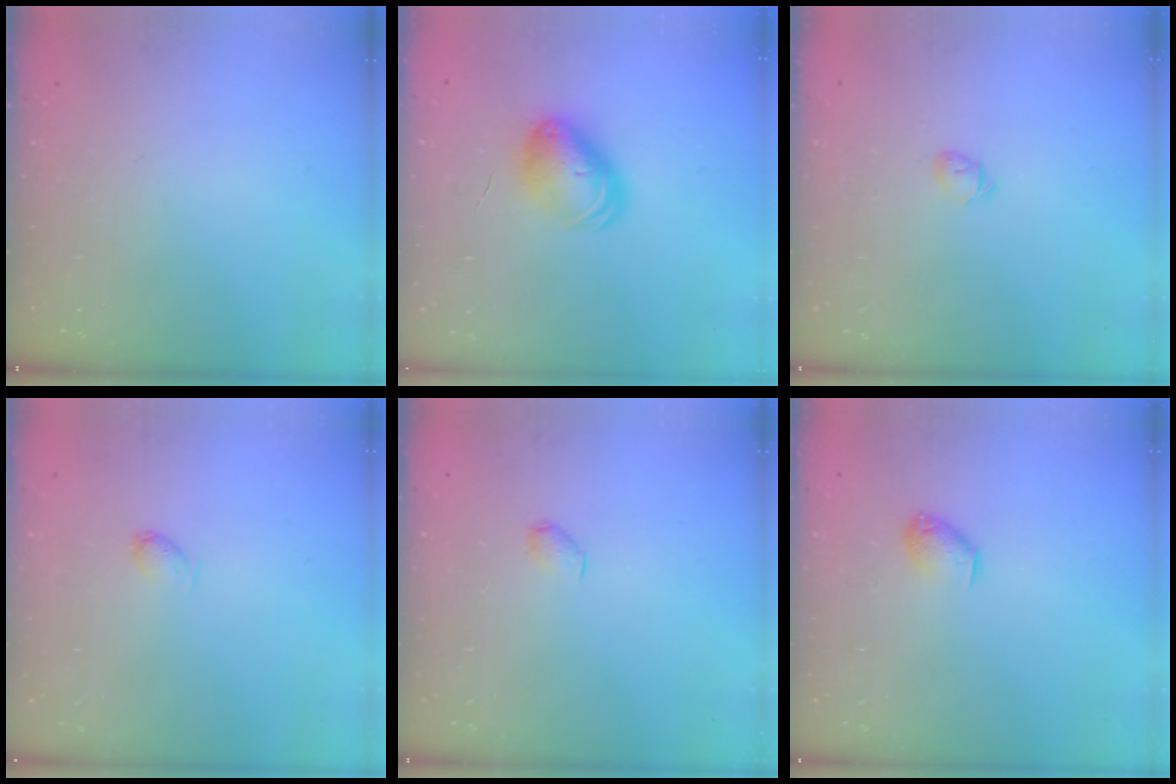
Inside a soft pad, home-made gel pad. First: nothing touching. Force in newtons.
{"total": 9.5, "press": 9.3, "slide": 1.6}
{"total": 4.1, "press": 4.0, "slide": 1.0}
{"total": 3.0, "press": 3.0, "slide": 0.5}
{"total": 3.1, "press": 3.1, "slide": 0.5}
{"total": 6.6, "press": 6.6, "slide": 1.1}